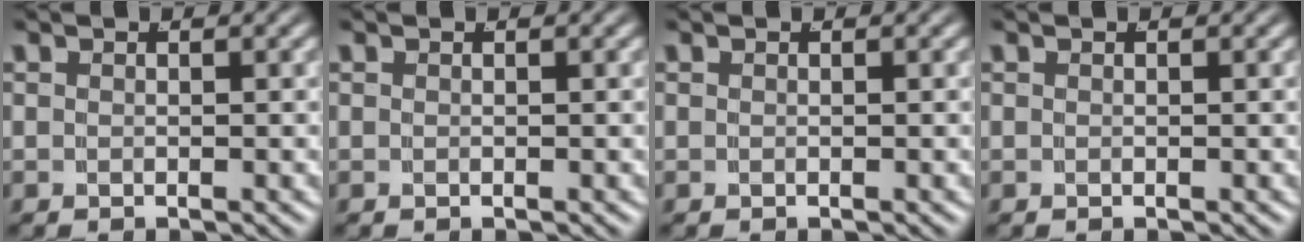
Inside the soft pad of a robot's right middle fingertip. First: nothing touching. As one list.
[{"total": 0.0}, {"total": 0.0}, {"total": 0.0}]